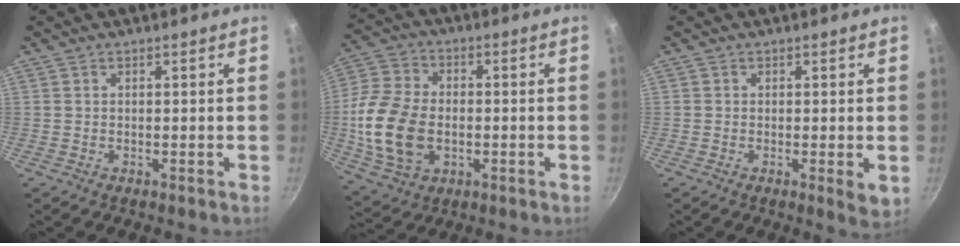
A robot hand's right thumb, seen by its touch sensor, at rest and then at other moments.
{"total": 15.9, "force": [-1.9, 11.0, 11.4], "torque": [-0.218, 0.012, -0.034]}
{"total": 2.9, "force": [-0.2, 1.0, 2.7], "torque": [-0.040, -0.010, -0.005]}